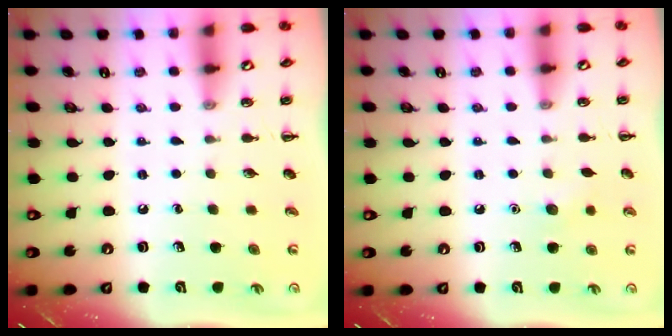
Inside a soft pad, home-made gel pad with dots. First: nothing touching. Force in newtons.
{"total": 4.9, "press": 4.8, "slide": 1.1}